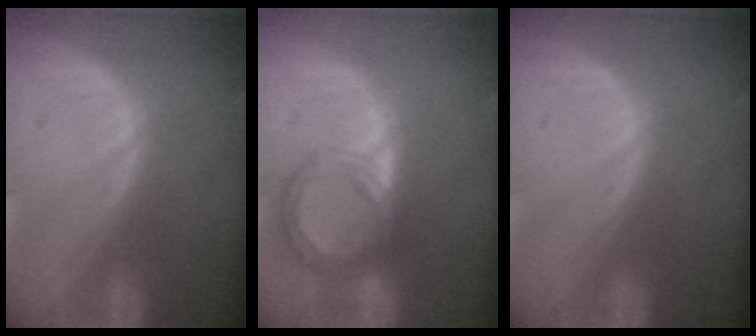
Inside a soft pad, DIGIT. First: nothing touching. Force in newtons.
{"total": 6.7, "press": 6.2, "slide": 2.6}
{"total": 0.0}